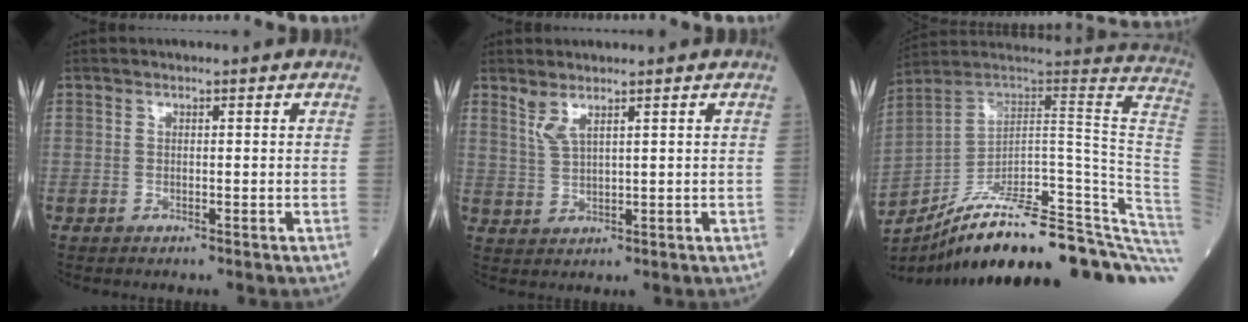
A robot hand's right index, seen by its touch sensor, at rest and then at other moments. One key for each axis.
{"total": 2.7, "fx": 1.9, "fy": 0.3, "fz": 1.8, "tx": -0.048, "ty": -0.001, "tz": 0.046}
{"total": 31.1, "fx": -23.3, "fy": 4.3, "fz": 20.2, "tx": -0.174, "ty": 0.013, "tz": -0.323}